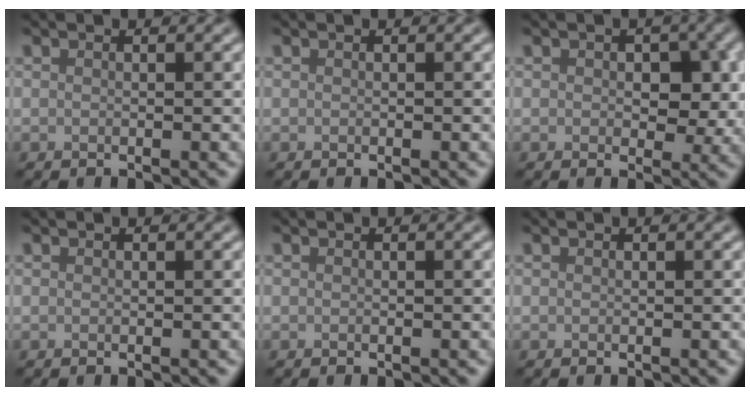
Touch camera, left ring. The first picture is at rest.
{"total": 0.0}
{"total": 3.8, "force": [0.3, 2.5, 2.9], "torque": [-0.039, -0.006, 0.002]}
{"total": 0.0}
{"total": 0.0}
{"total": 0.0}